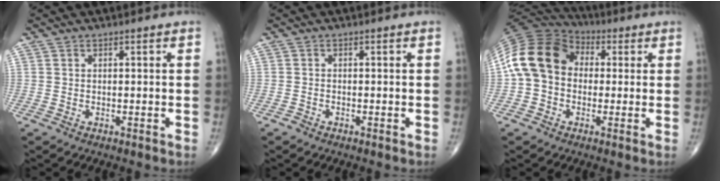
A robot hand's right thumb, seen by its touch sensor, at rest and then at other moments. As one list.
[{"total": 0.7, "force": [-0.6, 0.3, 0.1], "torque": [-0.004, 0.000, -0.016]}, {"total": 14.2, "force": [0.8, 10.9, 9.0], "torque": [-0.168, 0.038, 0.001]}]